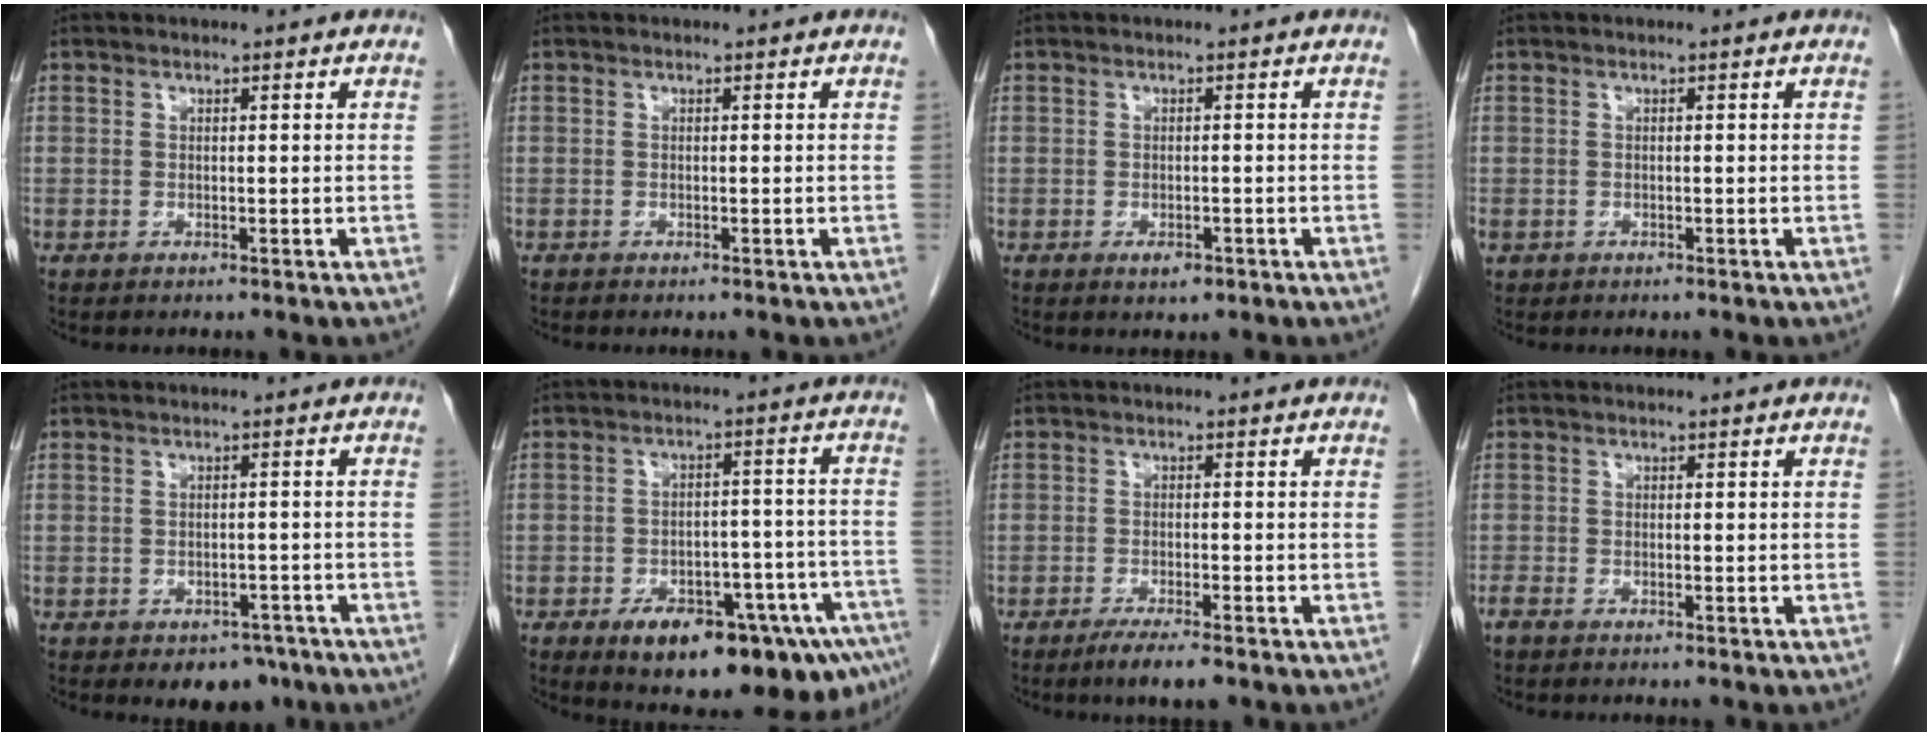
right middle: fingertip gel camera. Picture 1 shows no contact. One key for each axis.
{"total": 0.0}
{"total": 1.9, "fx": -1.1, "fy": 0.8, "fz": 1.4, "tx": -0.022, "ty": 0.000, "tz": -0.011}
{"total": 0.9, "fx": -0.4, "fy": 0.7, "fz": 0.4, "tx": -0.008, "ty": 0.002, "tz": -0.003}
{"total": 4.6, "fx": -3.2, "fy": 2.7, "fz": 1.8, "tx": -0.015, "ty": 0.004, "tz": -0.038}
{"total": 18.2, "fx": -11.6, "fy": 5.9, "fz": 12.7, "tx": -0.110, "ty": 0.027, "tz": -0.157}
{"total": 3.1, "fx": -2.4, "fy": 0.2, "fz": 2.0, "tx": -0.040, "ty": -0.006, "tz": -0.042}
{"total": 1.7, "fx": -1.3, "fy": 0.6, "fz": 0.8, "tx": -0.018, "ty": -0.004, "tz": -0.023}